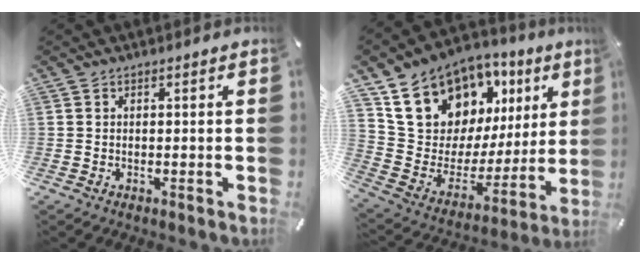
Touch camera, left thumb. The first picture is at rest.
{"total": 17.5, "force": [11.9, 11.3, 6.3], "torque": [-0.114, -0.092, 0.230]}